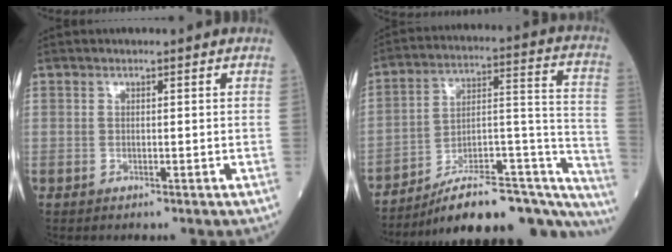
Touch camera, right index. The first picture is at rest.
{"total": 25.4, "force": [-20.3, 6.2, 13.9], "torque": [-0.121, 0.051, -0.292]}